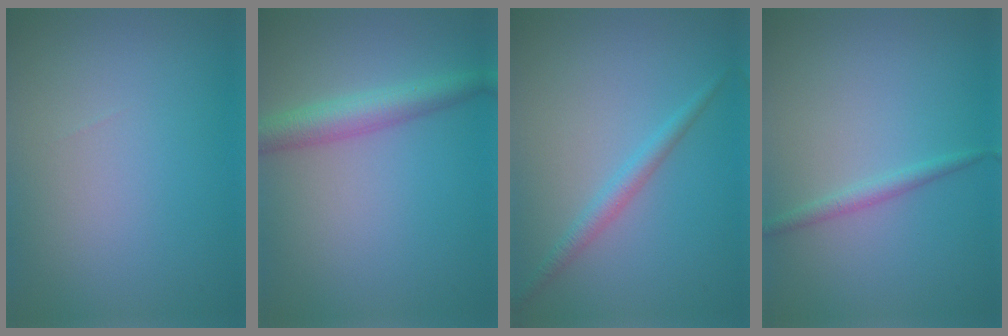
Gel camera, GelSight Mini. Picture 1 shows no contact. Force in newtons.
{"total": 3.6, "press": 3.6, "slide": 0.2}
{"total": 1.9, "press": 1.9, "slide": 0.1}
{"total": 1.3, "press": 1.3, "slide": 0.1}